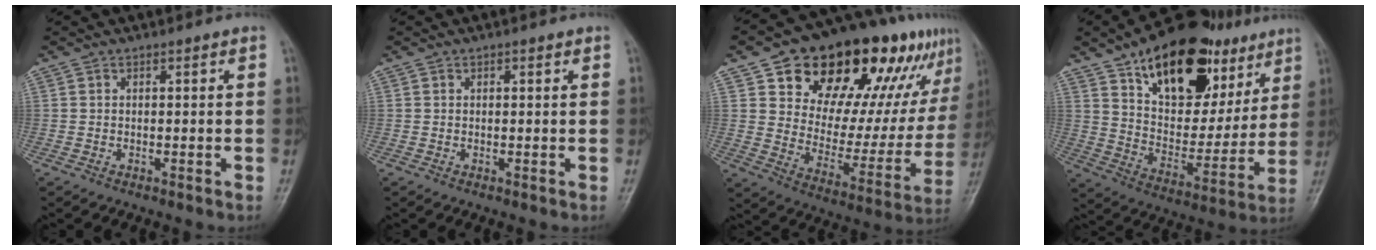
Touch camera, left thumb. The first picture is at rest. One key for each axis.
{"total": 0.6, "fx": 0.4, "fy": 0.3, "fz": 0.2, "tx": 0.001, "ty": -0.002, "tz": 0.003}
{"total": 29.7, "fx": 16.8, "fy": 15.0, "fz": 19.3, "tx": -0.233, "ty": -0.020, "tz": 0.260}
{"total": 27.0, "fx": 14.8, "fy": 14.8, "fz": 17.1, "tx": -0.213, "ty": -0.029, "tz": 0.244}